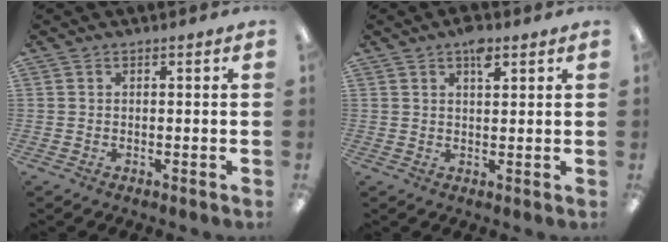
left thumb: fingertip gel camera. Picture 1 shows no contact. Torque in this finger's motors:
{"motor_torque": [3.63, 0.13, 0.85, -0.22, 0.08]}